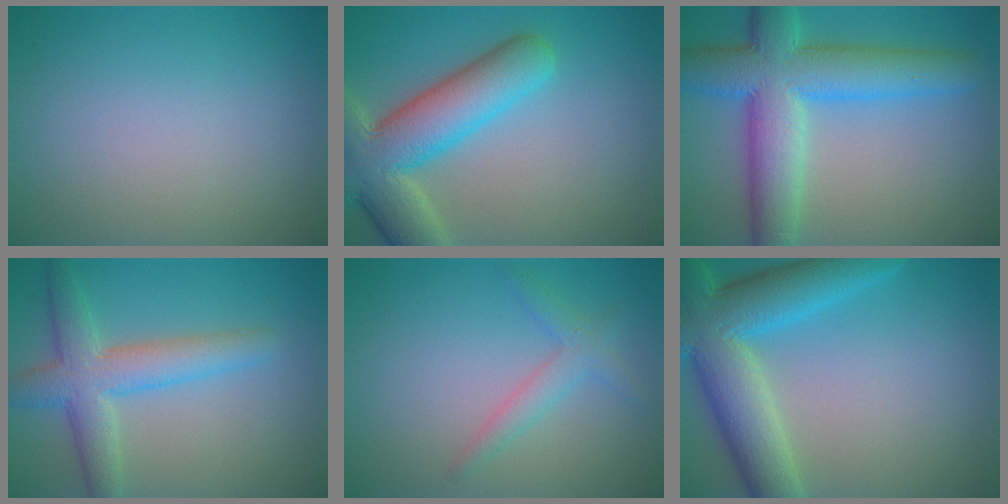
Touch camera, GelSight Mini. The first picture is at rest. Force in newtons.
{"total": 9.5, "press": 9.5, "slide": 0.7}
{"total": 9.8, "press": 9.8, "slide": 0.2}
{"total": 5.4, "press": 5.3, "slide": 0.2}
{"total": 2.2, "press": 2.2, "slide": 0.0}
{"total": 9.6, "press": 9.6, "slide": 0.5}